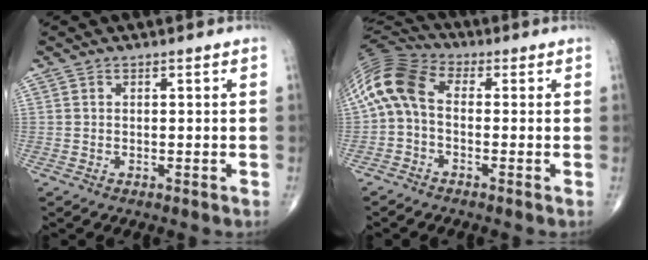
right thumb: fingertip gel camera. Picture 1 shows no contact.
{"total": 10.8, "force": [-0.1, 6.5, 8.6], "torque": [-0.177, 0.031, -0.019]}